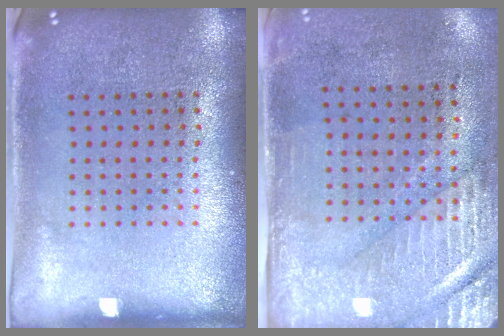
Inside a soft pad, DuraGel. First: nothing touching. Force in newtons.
{"total": 2.9, "press": 2.4, "slide": 1.6}